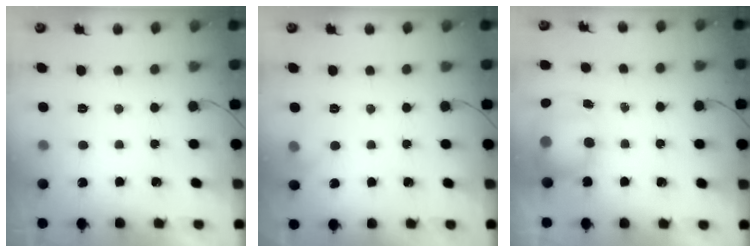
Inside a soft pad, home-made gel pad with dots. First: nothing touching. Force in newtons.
{"total": 5.3, "press": 5.1, "slide": 1.5}
{"total": 8.2, "press": 7.9, "slide": 2.0}